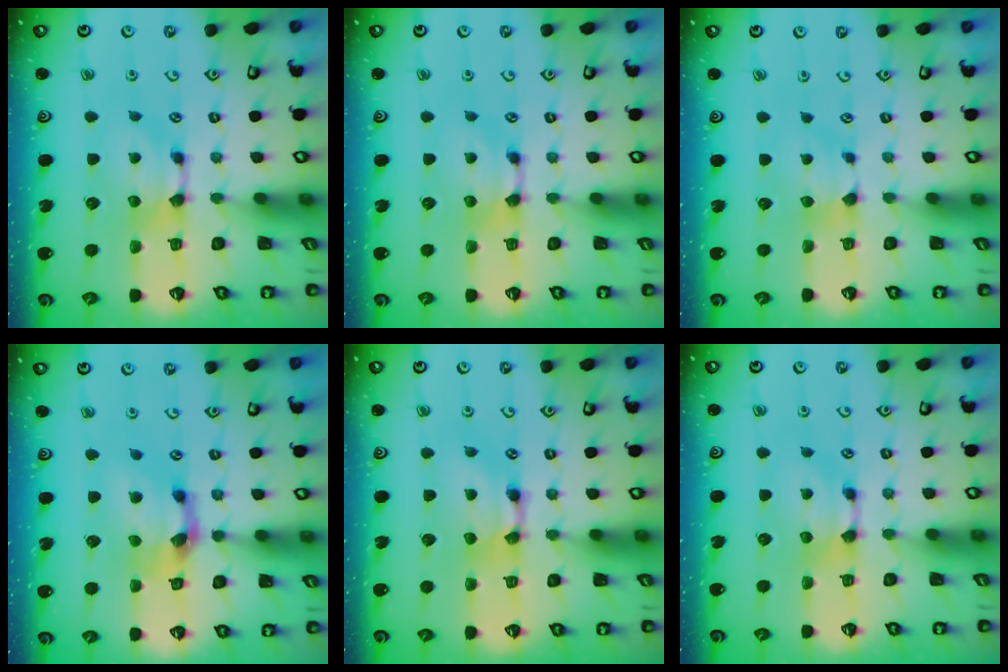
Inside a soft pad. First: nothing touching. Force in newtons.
{"total": 0.0}
{"total": 0.9, "press": 0.8, "slide": 0.5}
{"total": 4.5, "press": 4.0, "slide": 1.9}
{"total": 2.2, "press": 2.2, "slide": 0.1}
{"total": 0.0}